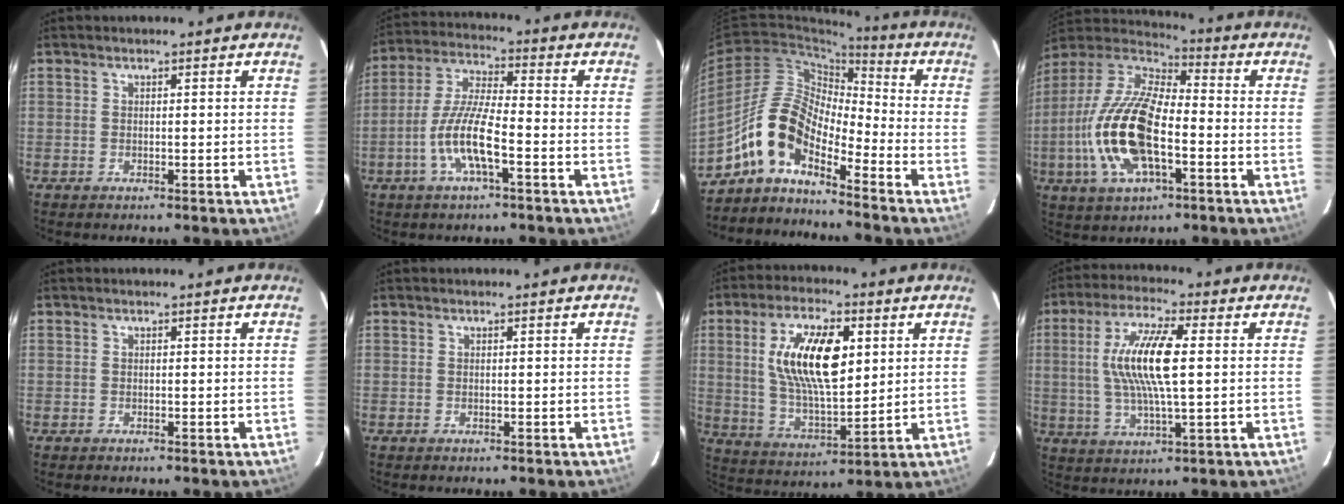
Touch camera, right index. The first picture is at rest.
{"total": 10.5, "force": [-4.3, 2.0, 9.3], "torque": [-0.197, 0.001, -0.082]}
{"total": 10.9, "force": [-7.4, 4.0, 6.9], "torque": [-0.131, 0.022, -0.157]}
{"total": 19.5, "force": [-4.8, 8.2, 17.0], "torque": [-0.360, -0.007, -0.096]}
{"total": 0.0}
{"total": 0.0}
{"total": 15.8, "force": [4.1, 6.5, 13.8], "torque": [-0.257, 0.006, 0.084]}
{"total": 12.9, "force": [1.5, 2.7, 12.5], "torque": [-0.244, 0.007, 0.028]}